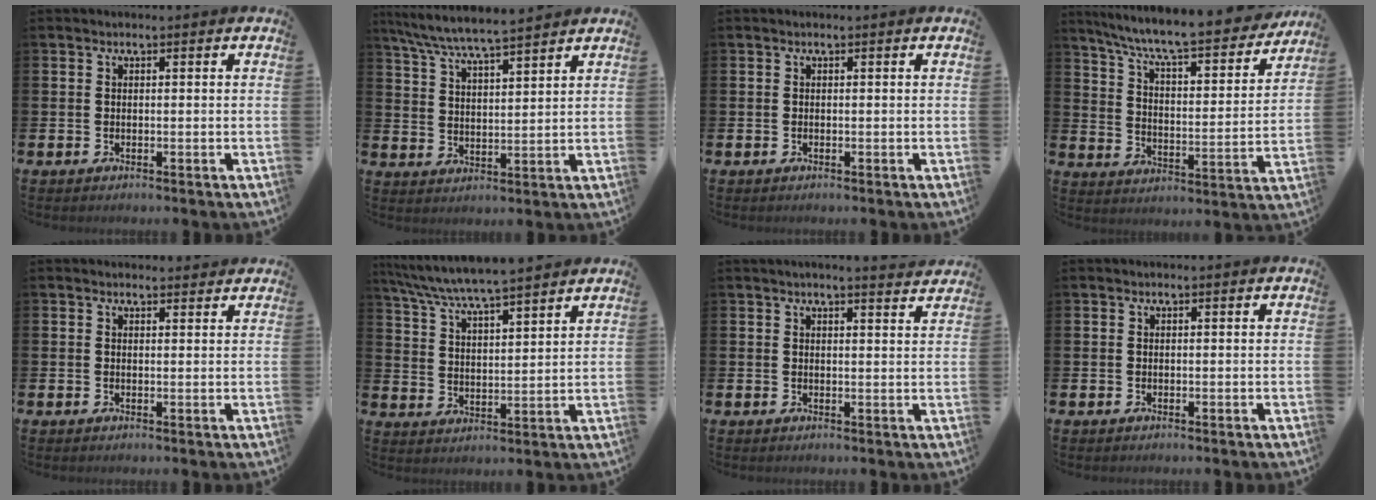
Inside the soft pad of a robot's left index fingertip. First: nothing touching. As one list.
[{"total": 6.6, "force": [6.3, 0.0, 1.9], "torque": [-0.063, -0.035, 0.112]}, {"total": 0.0}, {"total": 8.5, "force": [7.8, 0.8, 3.3], "torque": [-0.095, -0.060, 0.129]}, {"total": 1.1, "force": [1.0, 0.3, 0.1], "torque": [0.005, 0.000, 0.017]}, {"total": 6.7, "force": [6.5, 0.0, 1.7], "torque": [-0.062, -0.041, 0.115]}, {"total": 2.4, "force": [2.4, -0.3, 0.3], "torque": [-0.001, -0.016, 0.041]}, {"total": 0.0}]